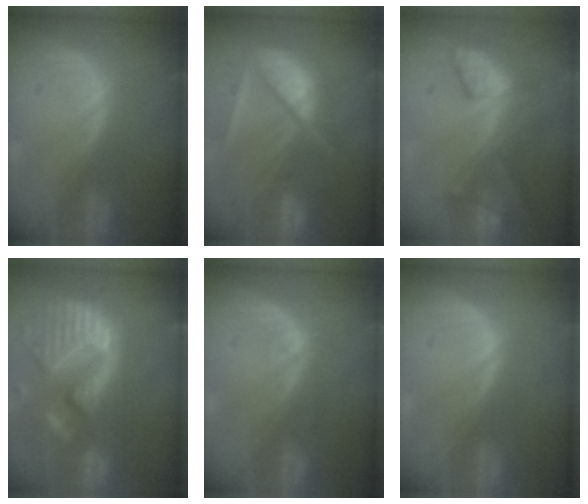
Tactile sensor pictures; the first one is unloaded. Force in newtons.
{"total": 9.8, "press": 8.4, "slide": 5.0}
{"total": 8.0, "press": 7.2, "slide": 3.5}
{"total": 14.4, "press": 12.0, "slide": 8.0}
{"total": 1.1, "press": 1.1, "slide": 0.2}
{"total": 0.0}